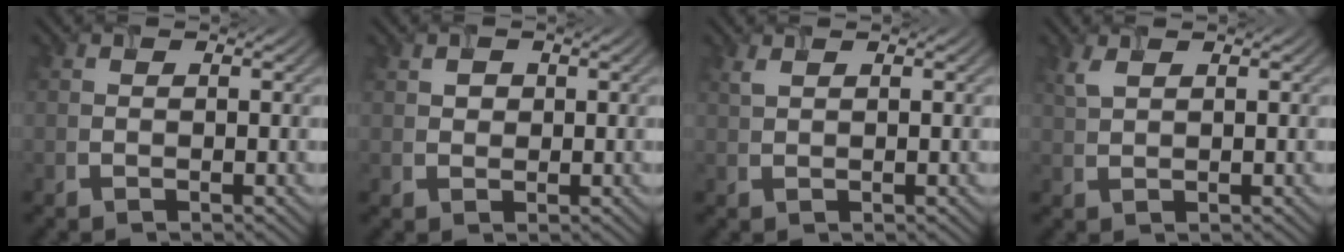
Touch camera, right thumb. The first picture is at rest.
{"total": 1.3, "force": [0.5, 1.1, 0.5], "torque": [-0.011, -0.001, 0.010]}
{"total": 1.0, "force": [0.7, 0.2, 0.7], "torque": [-0.023, 0.002, 0.017]}
{"total": 1.9, "force": [1.2, 0.6, 1.3], "torque": [-0.040, 0.003, 0.028]}